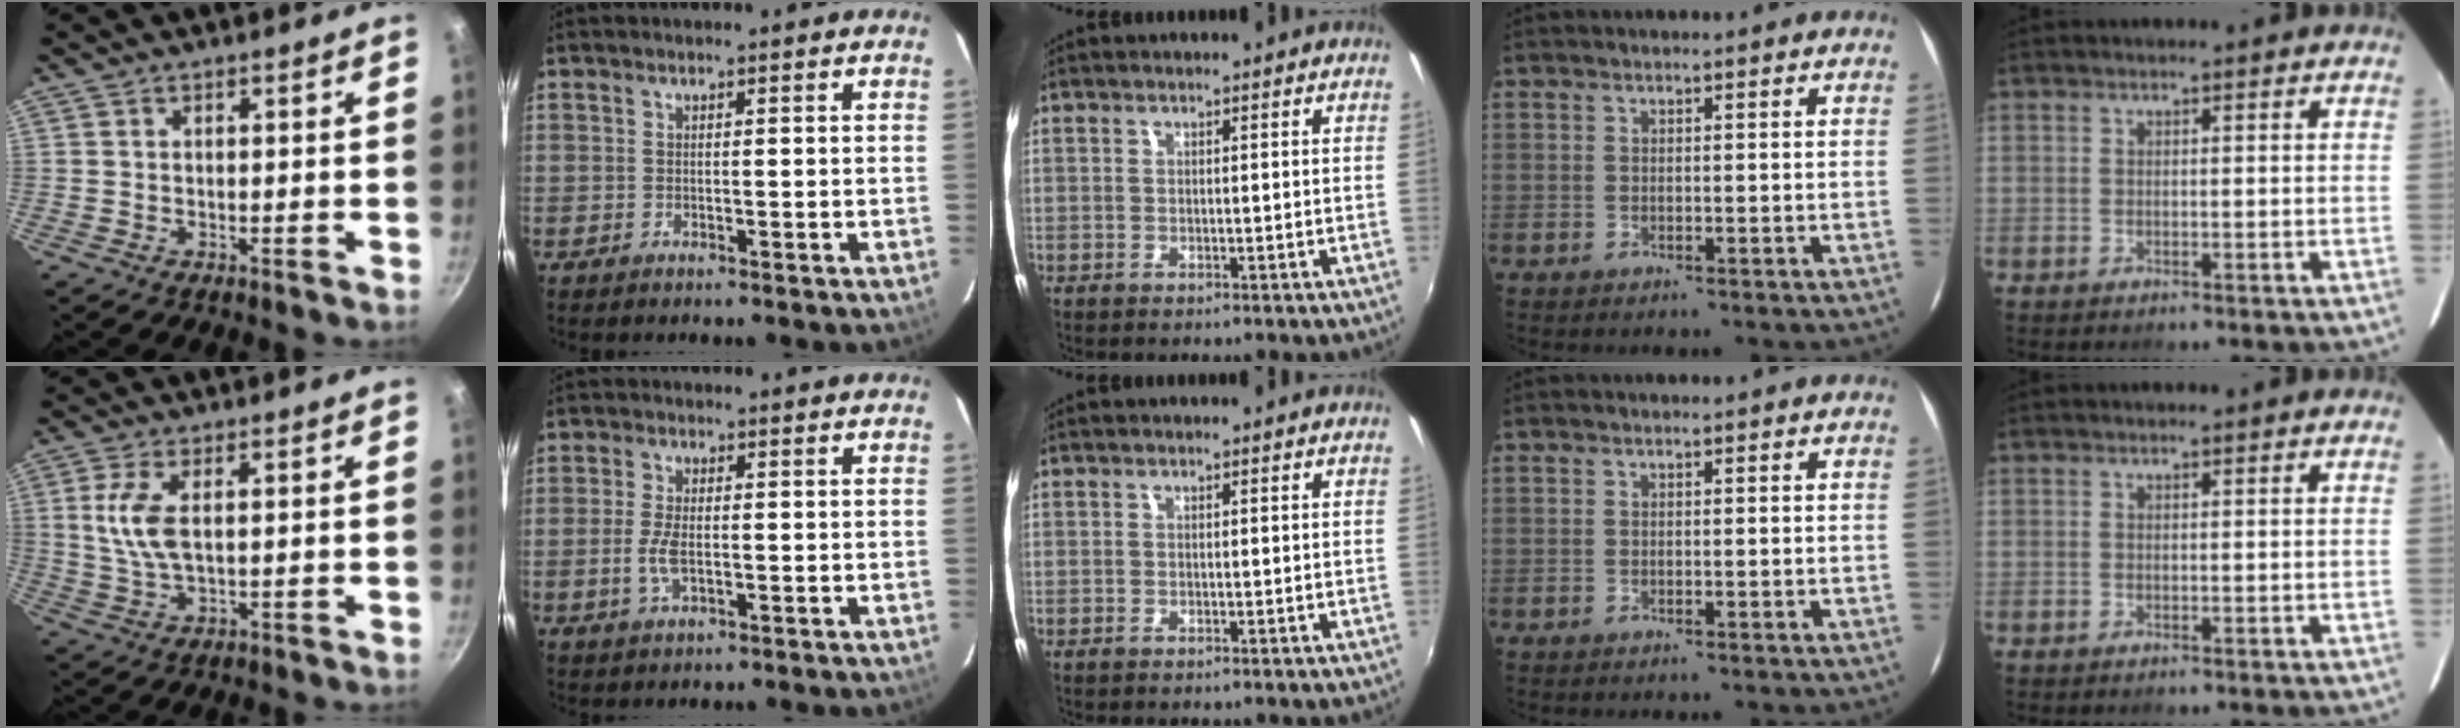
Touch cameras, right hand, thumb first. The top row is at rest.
{"thumb": {"total": 7.0, "force": [1.2, 3.1, 6.2], "torque": [-0.132, 0.000, 0.024]}, "index": {"total": 4.4, "force": [-0.9, 1.9, 3.9], "torque": [-0.084, -0.003, -0.018]}}